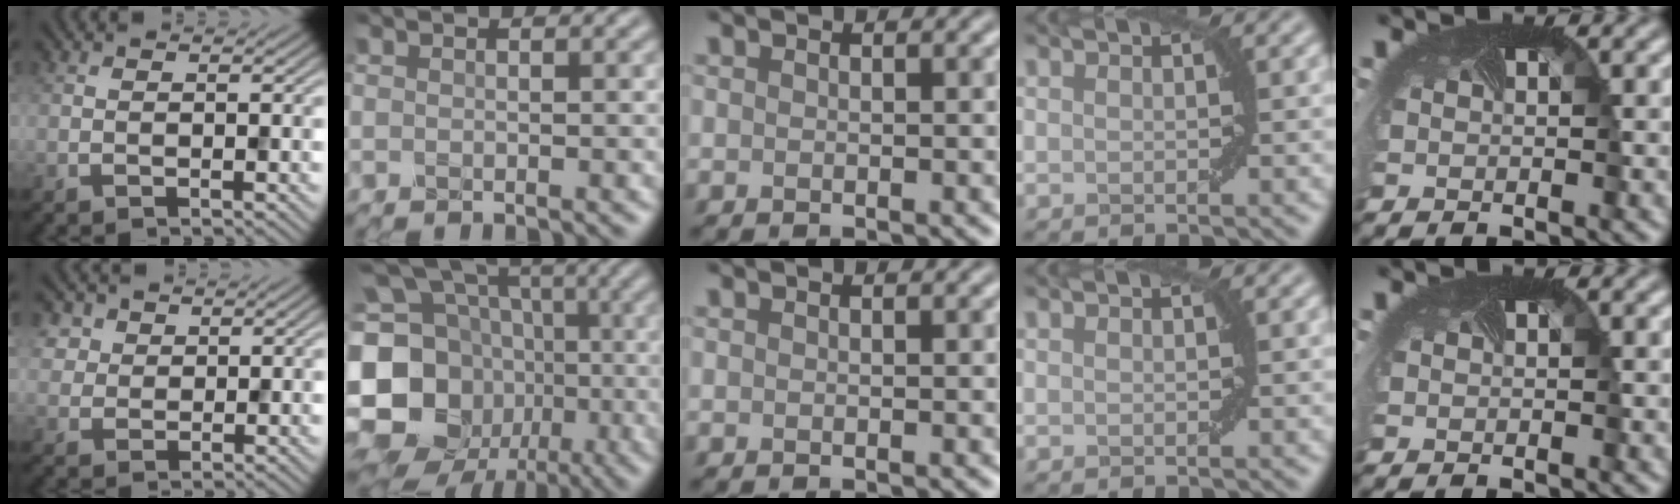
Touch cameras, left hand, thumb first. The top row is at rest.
{"thumb": {"total": 3.3, "force": [1.5, 2.8, 1.0], "torque": [-0.036, -0.005, 0.036]}, "index": {"total": 20.6, "force": [-4.7, 17.7, 9.4], "torque": [-0.212, 0.015, -0.115]}}